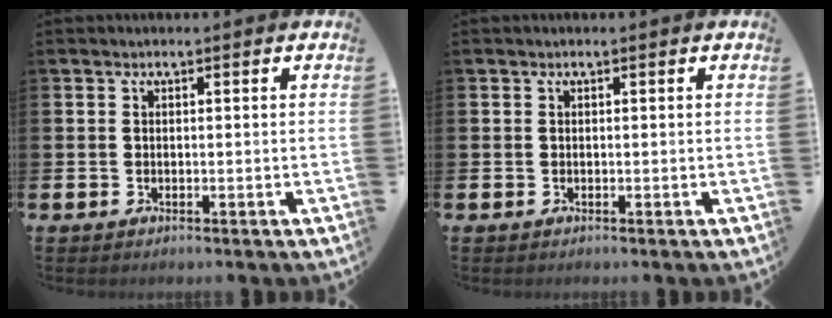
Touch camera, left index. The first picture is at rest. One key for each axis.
{"total": 0.0}